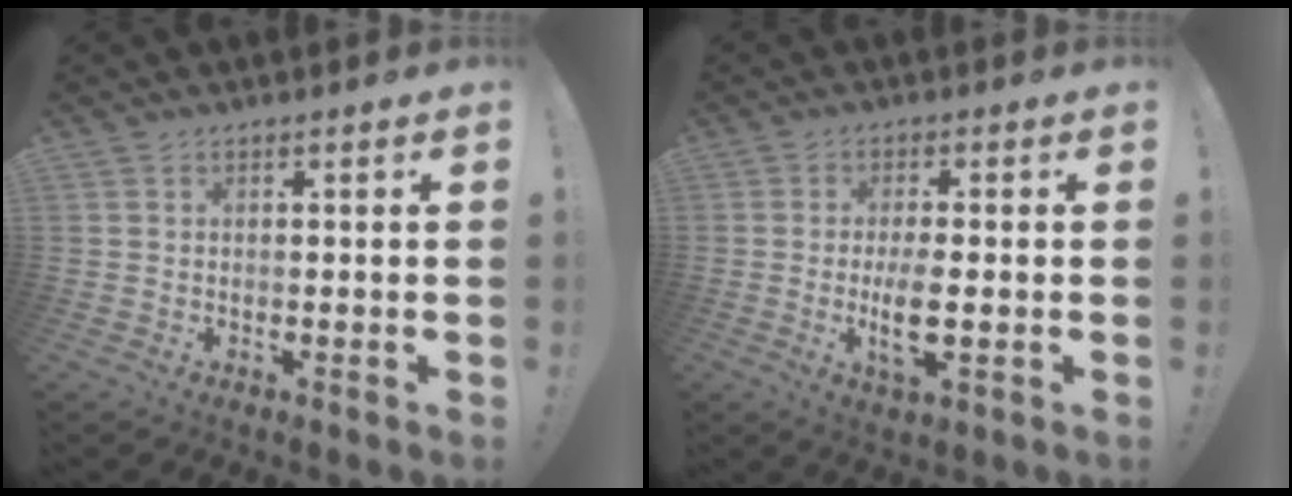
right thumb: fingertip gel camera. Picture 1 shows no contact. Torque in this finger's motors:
{"motor_torque": [-0.10, 0.22, 0.02, 0.03, 0.09]}